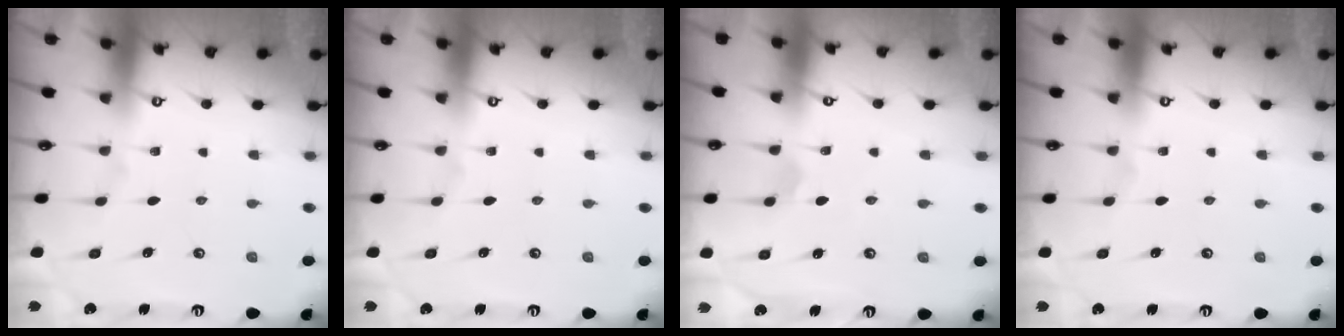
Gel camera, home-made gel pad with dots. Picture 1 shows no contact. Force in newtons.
{"total": 0.0}
{"total": 2.5, "press": 2.4, "slide": 0.6}
{"total": 0.0}